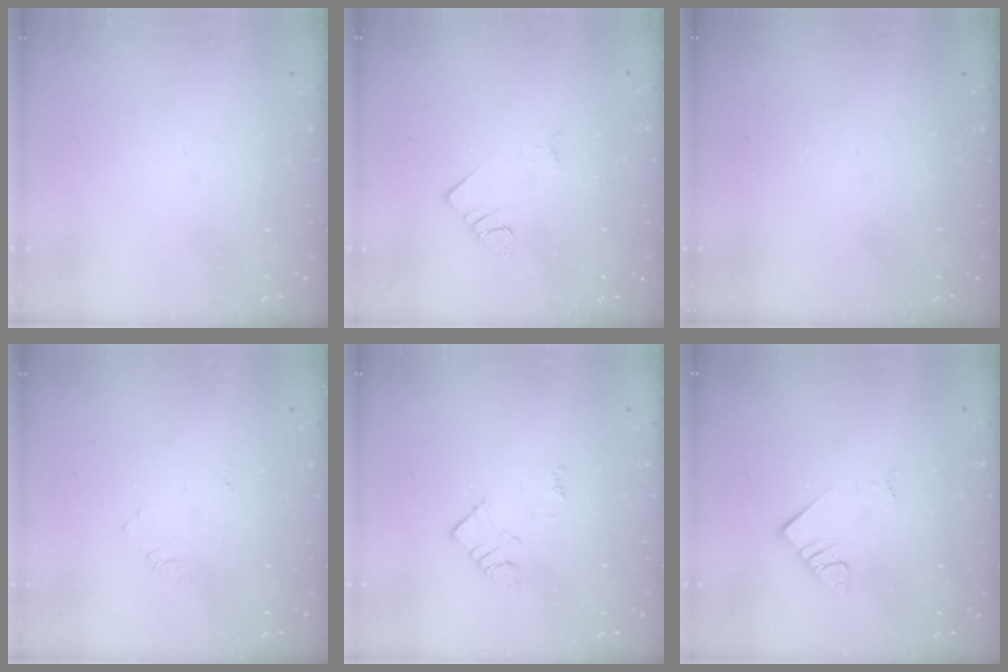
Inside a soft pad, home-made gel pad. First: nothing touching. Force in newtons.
{"total": 2.3, "press": 2.3, "slide": 0.4}
{"total": 2.8, "press": 2.8, "slide": 0.4}
{"total": 4.7, "press": 4.7, "slide": 0.6}
{"total": 3.0, "press": 3.0, "slide": 0.4}
{"total": 4.7, "press": 4.7, "slide": 0.4}